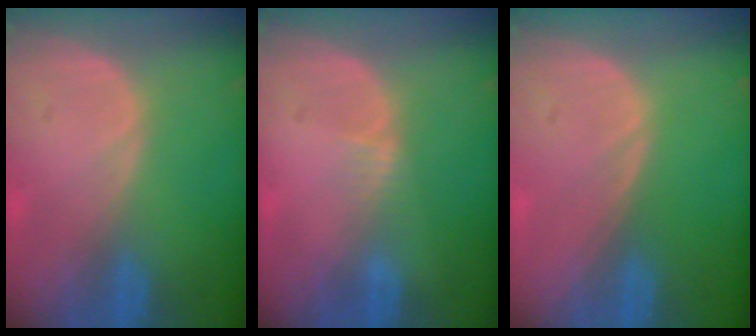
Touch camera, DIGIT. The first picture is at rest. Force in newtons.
{"total": 1.3, "press": 1.1, "slide": 0.8}
{"total": 0.0}